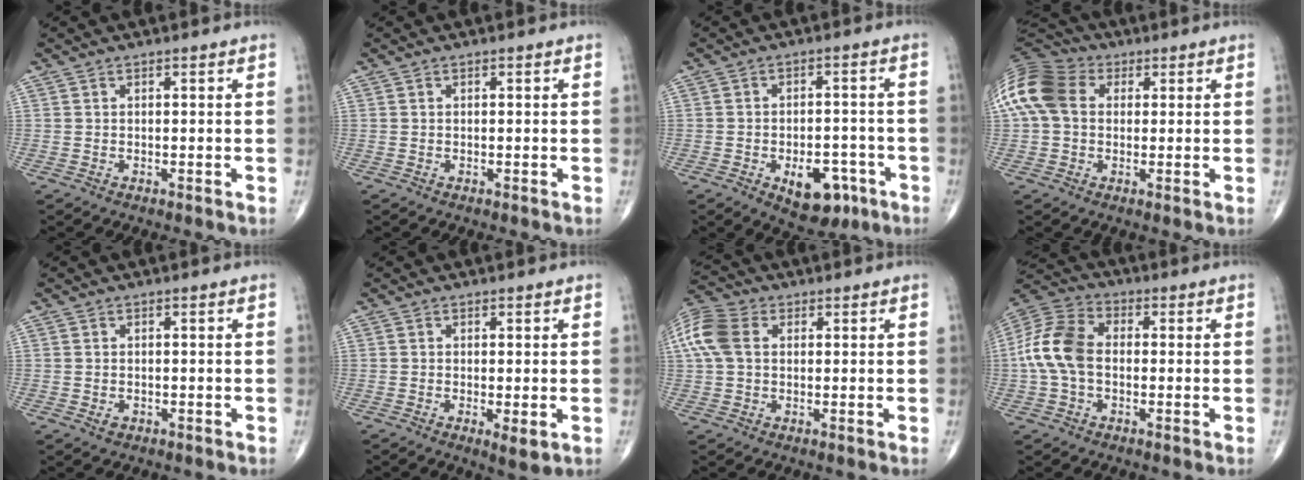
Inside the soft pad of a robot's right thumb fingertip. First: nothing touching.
{"total": 0.0}
{"total": 9.7, "force": [-4.3, 5.6, 6.7], "torque": [-0.064, 0.023, -0.051]}
{"total": 14.7, "force": [2.8, 11.1, 9.3], "torque": [-0.200, 0.034, 0.041]}
{"total": 1.4, "force": [-0.5, 1.1, 0.7], "torque": [-0.010, 0.004, -0.004]}
{"total": 3.2, "force": [-0.7, 1.0, 2.9], "torque": [-0.051, -0.012, -0.013]}
{"total": 9.6, "force": [1.9, 6.7, 6.6], "torque": [-0.158, 0.026, 0.033]}
{"total": 11.6, "force": [-0.6, 7.7, 8.7], "torque": [-0.180, 0.032, -0.023]}